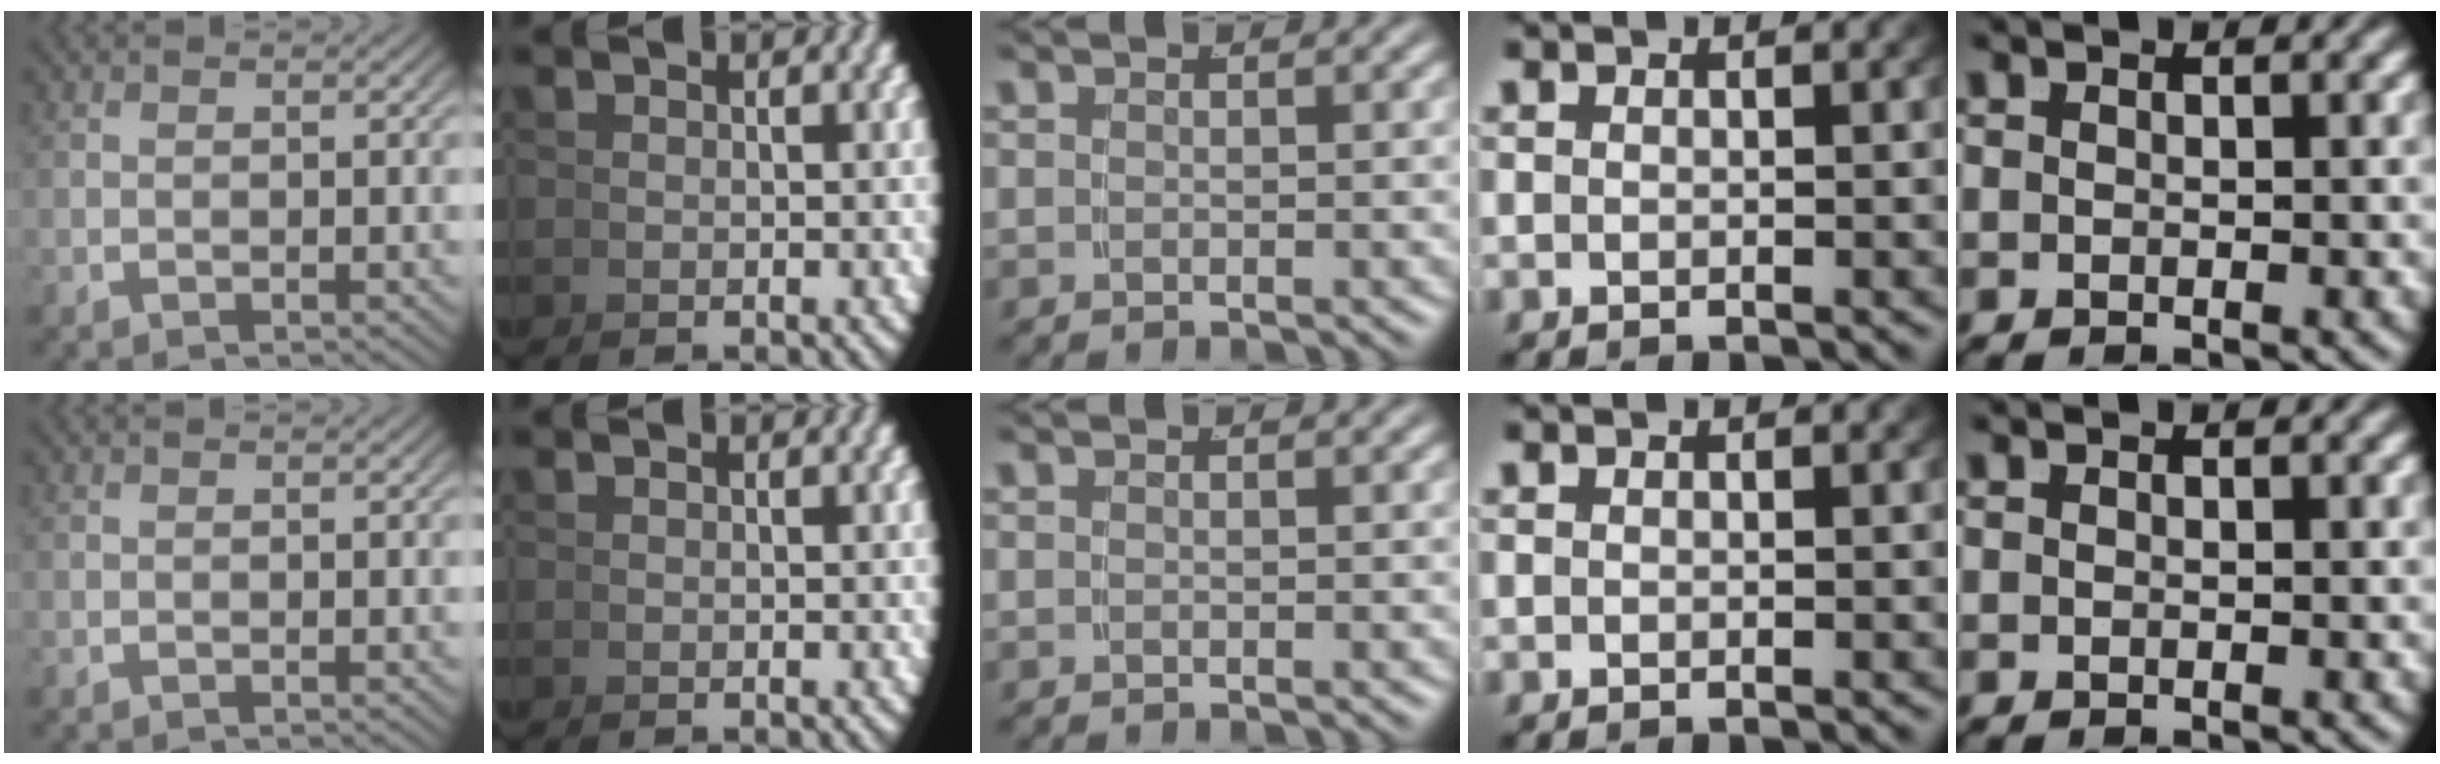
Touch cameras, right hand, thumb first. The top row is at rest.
{}